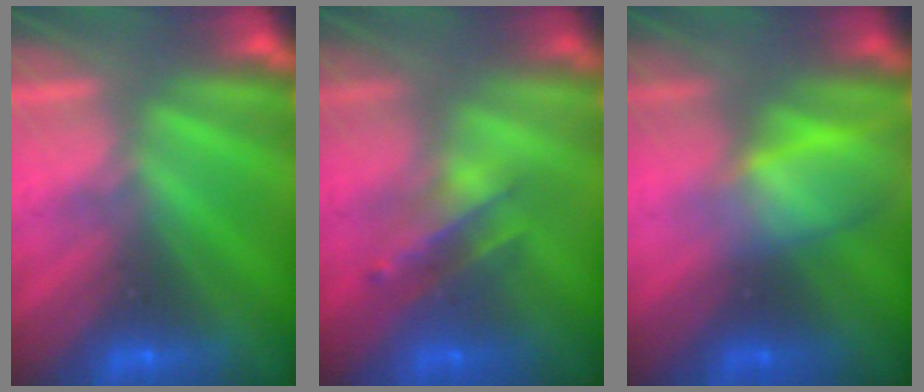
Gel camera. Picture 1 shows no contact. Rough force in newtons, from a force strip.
{"total": 2.4}
{"total": 2.9}